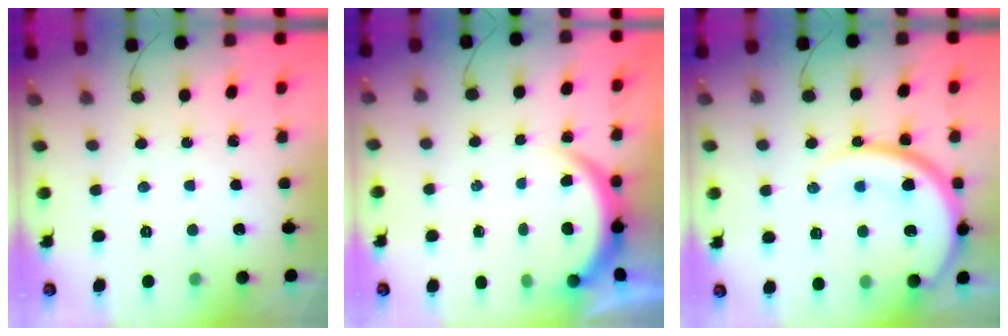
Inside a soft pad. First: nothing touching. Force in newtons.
{"total": 3.9, "press": 3.9, "slide": 0.2}
{"total": 17.2, "press": 17.1, "slide": 1.8}